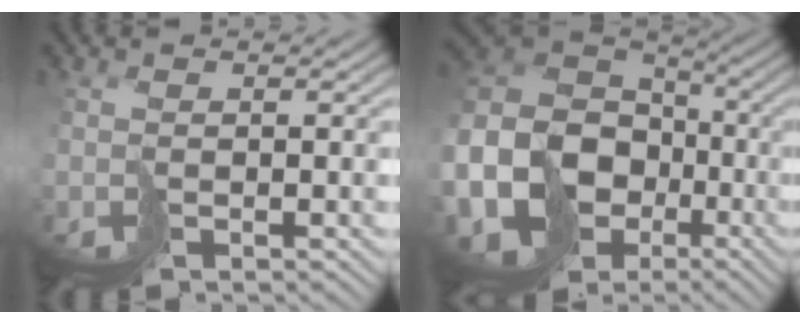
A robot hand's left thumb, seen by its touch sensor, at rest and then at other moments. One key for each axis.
{"total": 19.0, "fx": -7.4, "fy": 14.8, "fz": 9.5, "tx": -0.248, "ty": -0.042, "tz": -0.123}